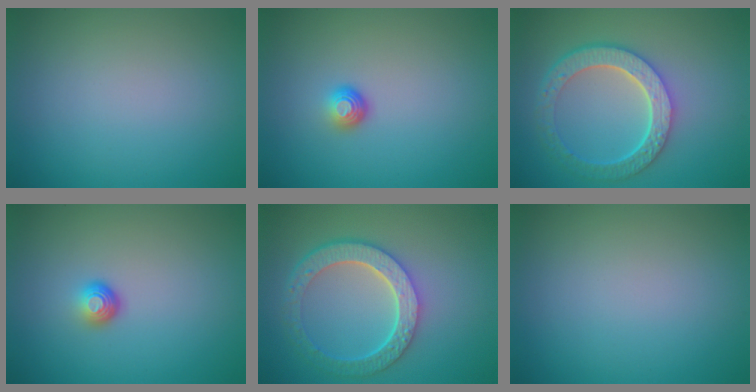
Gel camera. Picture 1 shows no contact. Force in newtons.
{"total": 1.6, "press": 1.0, "slide": 1.3}
{"total": 6.0, "press": 4.6, "slide": 3.9}
{"total": 1.8, "press": 1.1, "slide": 1.4}
{"total": 6.1, "press": 4.6, "slide": 4.0}
{"total": 0.0}